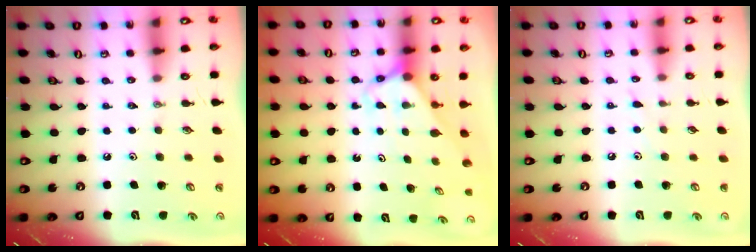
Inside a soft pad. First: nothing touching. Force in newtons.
{"total": 2.8, "press": 2.8, "slide": 0.1}
{"total": 4.3, "press": 4.2, "slide": 0.5}